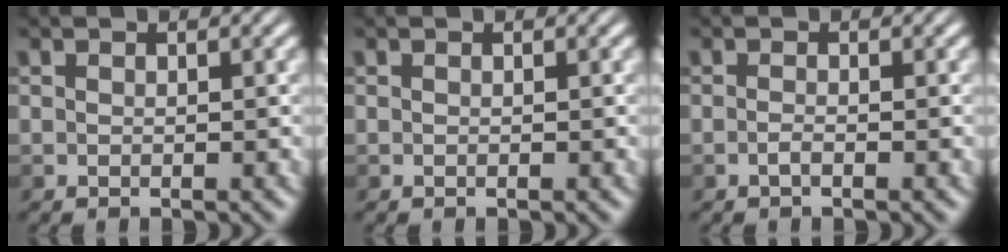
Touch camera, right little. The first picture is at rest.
{"total": 0.0}
{"total": 1.2, "force": [-1.1, -0.1, 0.5], "torque": [-0.009, 0.001, -0.024]}